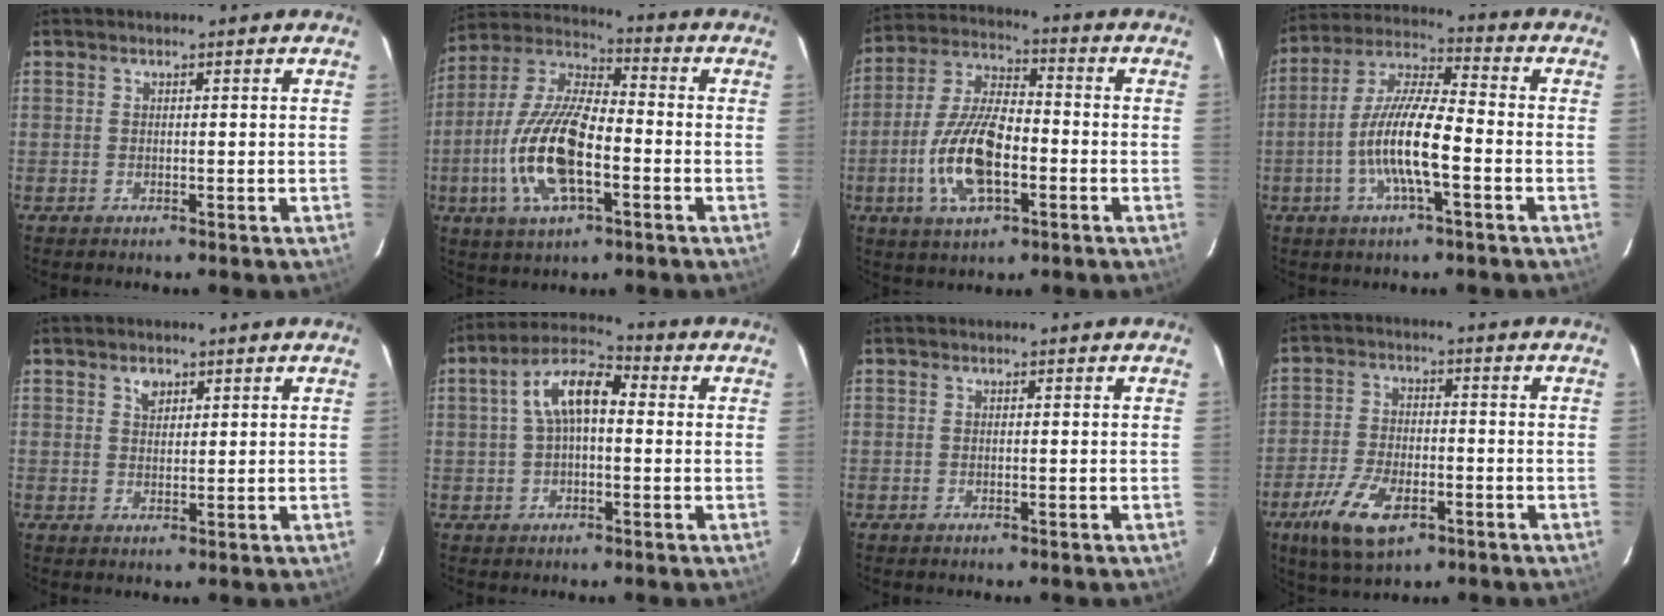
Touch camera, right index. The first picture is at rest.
{"total": 16.7, "force": [-4.6, 6.3, 14.7], "torque": [-0.311, -0.005, -0.092]}
{"total": 14.1, "force": [-4.2, 5.9, 12.1], "torque": [-0.256, 0.000, -0.078]}
{"total": 12.5, "force": [-3.7, 2.3, 11.7], "torque": [-0.237, 0.001, -0.076]}
{"total": 2.3, "force": [1.4, 1.6, 1.1], "torque": [-0.014, 0.007, 0.025]}
{"total": 9.0, "force": [0.9, 4.3, 7.8], "torque": [-0.151, 0.031, 0.011]}
{"total": 0.0}
{"total": 11.5, "force": [-6.0, 5.4, 8.1], "torque": [-0.184, -0.015, -0.107]}